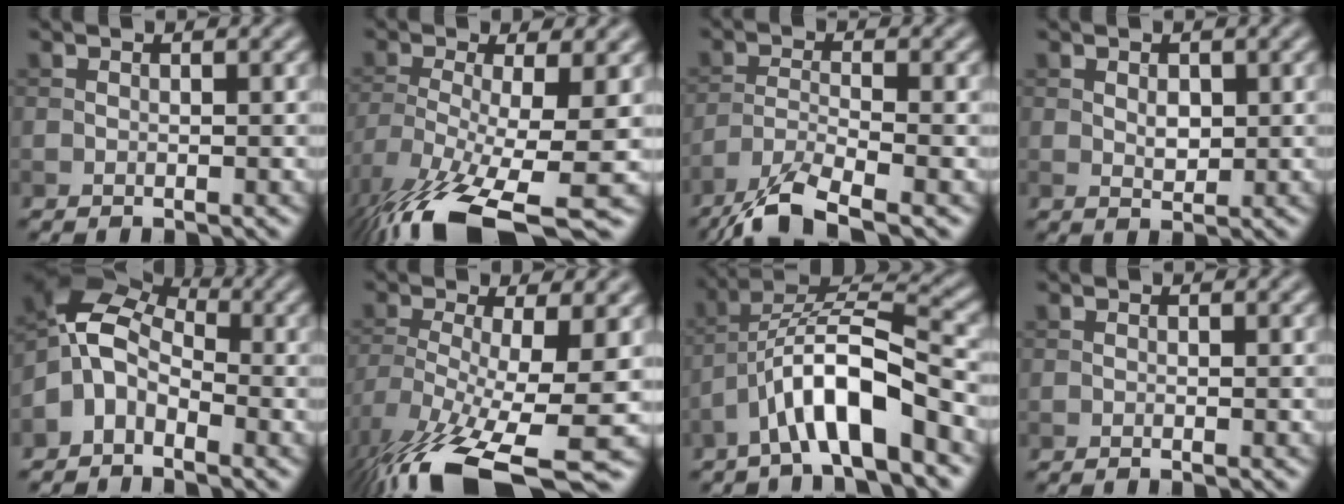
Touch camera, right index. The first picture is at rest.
{"total": 12.6, "force": [-7.4, 3.0, 9.7], "torque": [-0.190, -0.025, -0.122]}
{"total": 6.7, "force": [-5.0, 1.4, 4.2], "torque": [-0.080, -0.010, -0.100]}
{"total": 1.5, "force": [0.4, 0.9, 1.1], "torque": [-0.018, -0.004, 0.010]}
{"total": 5.3, "force": [-2.1, 3.6, 3.3], "torque": [-0.067, 0.013, -0.060]}
{"total": 13.5, "force": [-7.1, 3.5, 11.0], "torque": [-0.214, -0.027, -0.112]}
{"total": 7.8, "force": [-3.9, 2.0, 6.5], "torque": [-0.114, 0.018, -0.071]}
{"total": 0.0}